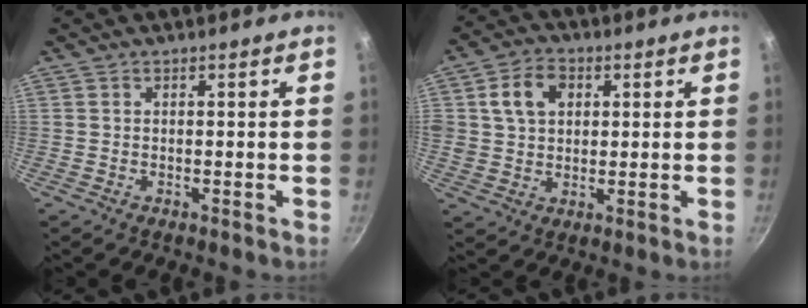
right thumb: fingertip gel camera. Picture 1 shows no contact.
{"total": 8.2, "force": [2.4, 6.3, 4.6], "torque": [-0.065, 0.005, 0.036]}